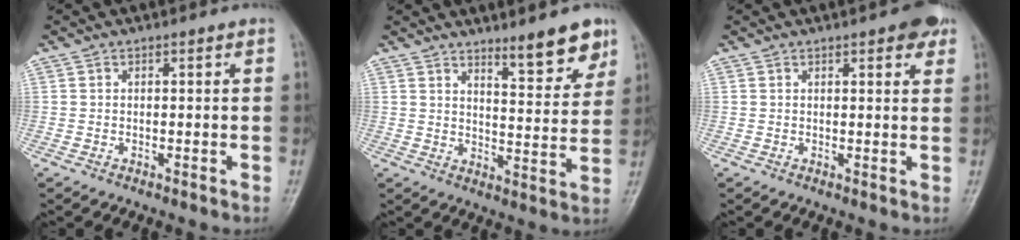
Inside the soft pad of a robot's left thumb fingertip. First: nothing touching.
{"total": 9.2, "force": [6.8, 2.1, 5.8], "torque": [-0.062, -0.053, 0.103]}
{"total": 4.9, "force": [2.8, 1.6, 3.7], "torque": [-0.033, -0.007, 0.030]}